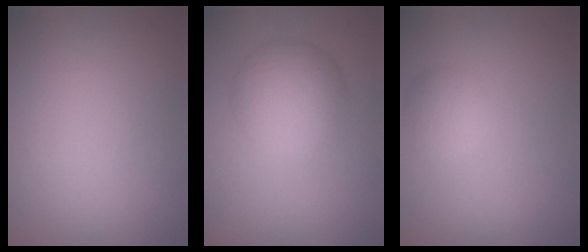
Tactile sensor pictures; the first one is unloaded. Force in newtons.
{"total": 5.1, "press": 5.1, "slide": 0.2}
{"total": 2.1, "press": 2.1, "slide": 0.1}